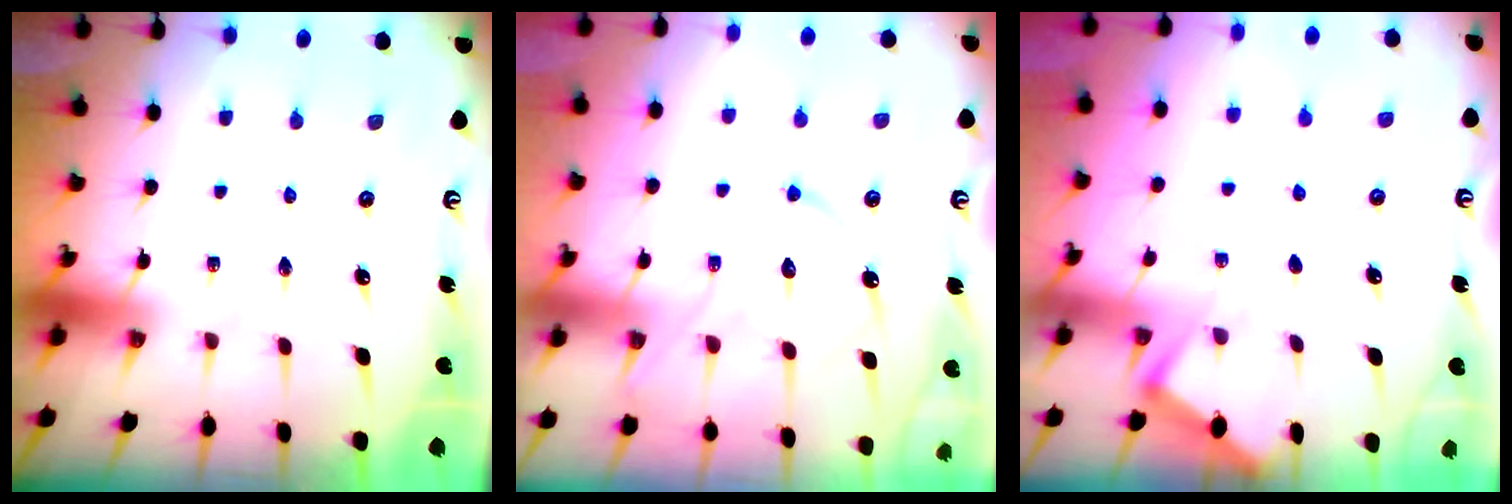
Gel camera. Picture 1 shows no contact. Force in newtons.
{"total": 13.0, "press": 12.9, "slide": 0.9}
{"total": 2.1, "press": 2.1, "slide": 0.3}